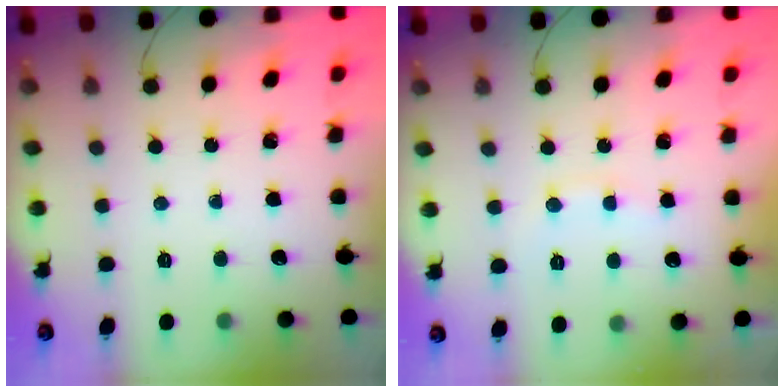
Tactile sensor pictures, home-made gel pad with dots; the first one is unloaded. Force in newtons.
{"total": 6.7, "press": 6.6, "slide": 1.3}